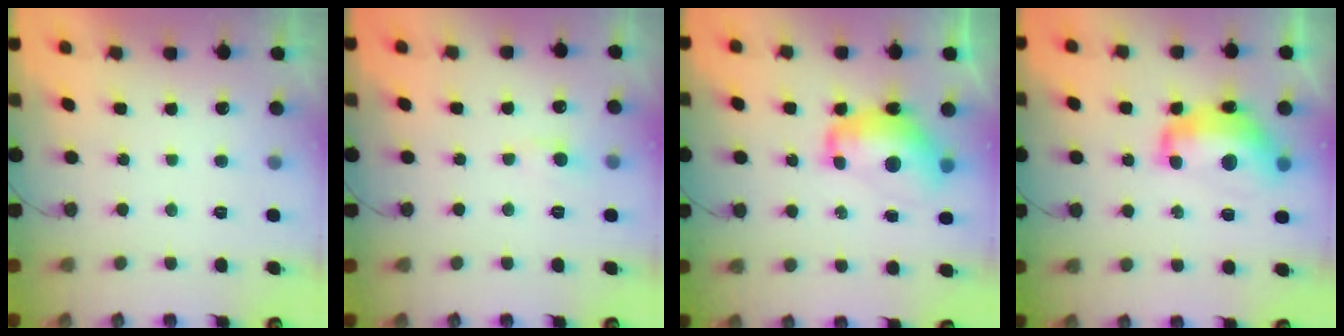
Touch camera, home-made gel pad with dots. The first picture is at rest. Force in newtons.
{"total": 3.5, "press": 3.5, "slide": 0.4}
{"total": 12.6, "press": 12.5, "slide": 1.5}
{"total": 12.7, "press": 12.7, "slide": 1.2}